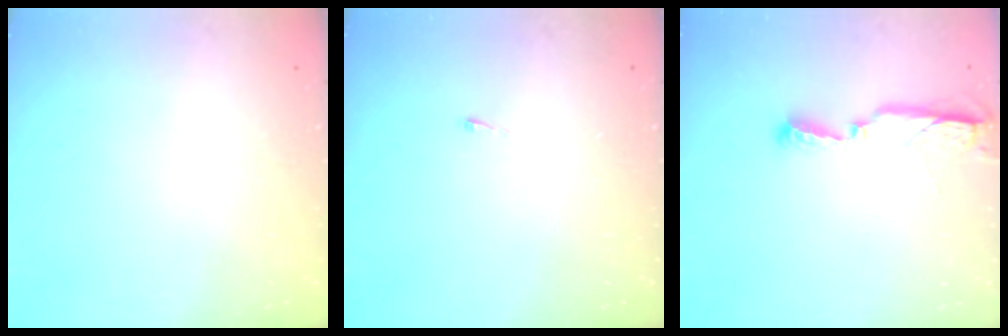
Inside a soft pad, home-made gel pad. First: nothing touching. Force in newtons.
{"total": 2.7, "press": 2.7, "slide": 0.4}
{"total": 6.6, "press": 6.5, "slide": 1.1}